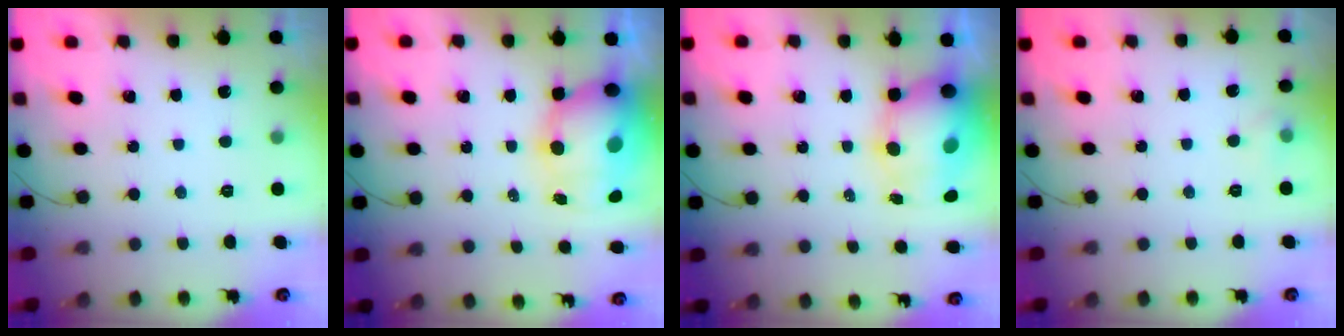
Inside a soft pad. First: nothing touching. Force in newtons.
{"total": 11.8, "press": 11.4, "slide": 2.7}
{"total": 10.8, "press": 10.4, "slide": 2.9}
{"total": 5.8, "press": 3.2, "slide": 4.9}